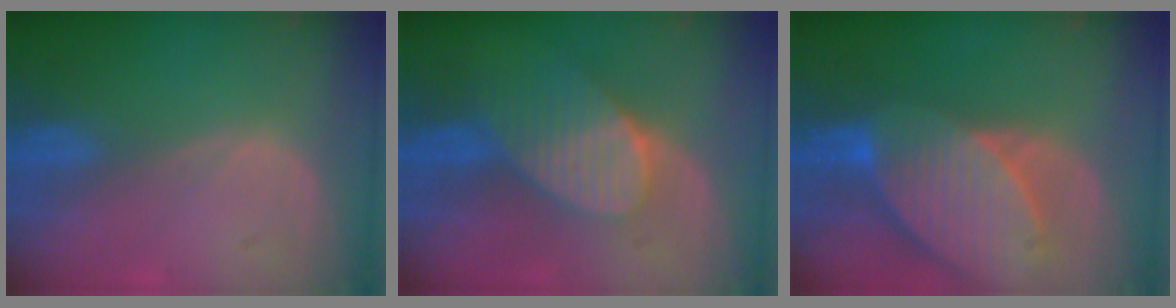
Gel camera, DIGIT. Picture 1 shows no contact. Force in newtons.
{"total": 7.5, "press": 7.1, "slide": 2.3}
{"total": 10.7, "press": 9.4, "slide": 5.0}